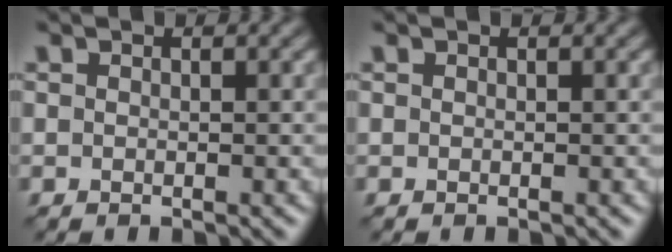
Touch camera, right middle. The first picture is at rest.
{"total": 0.0}